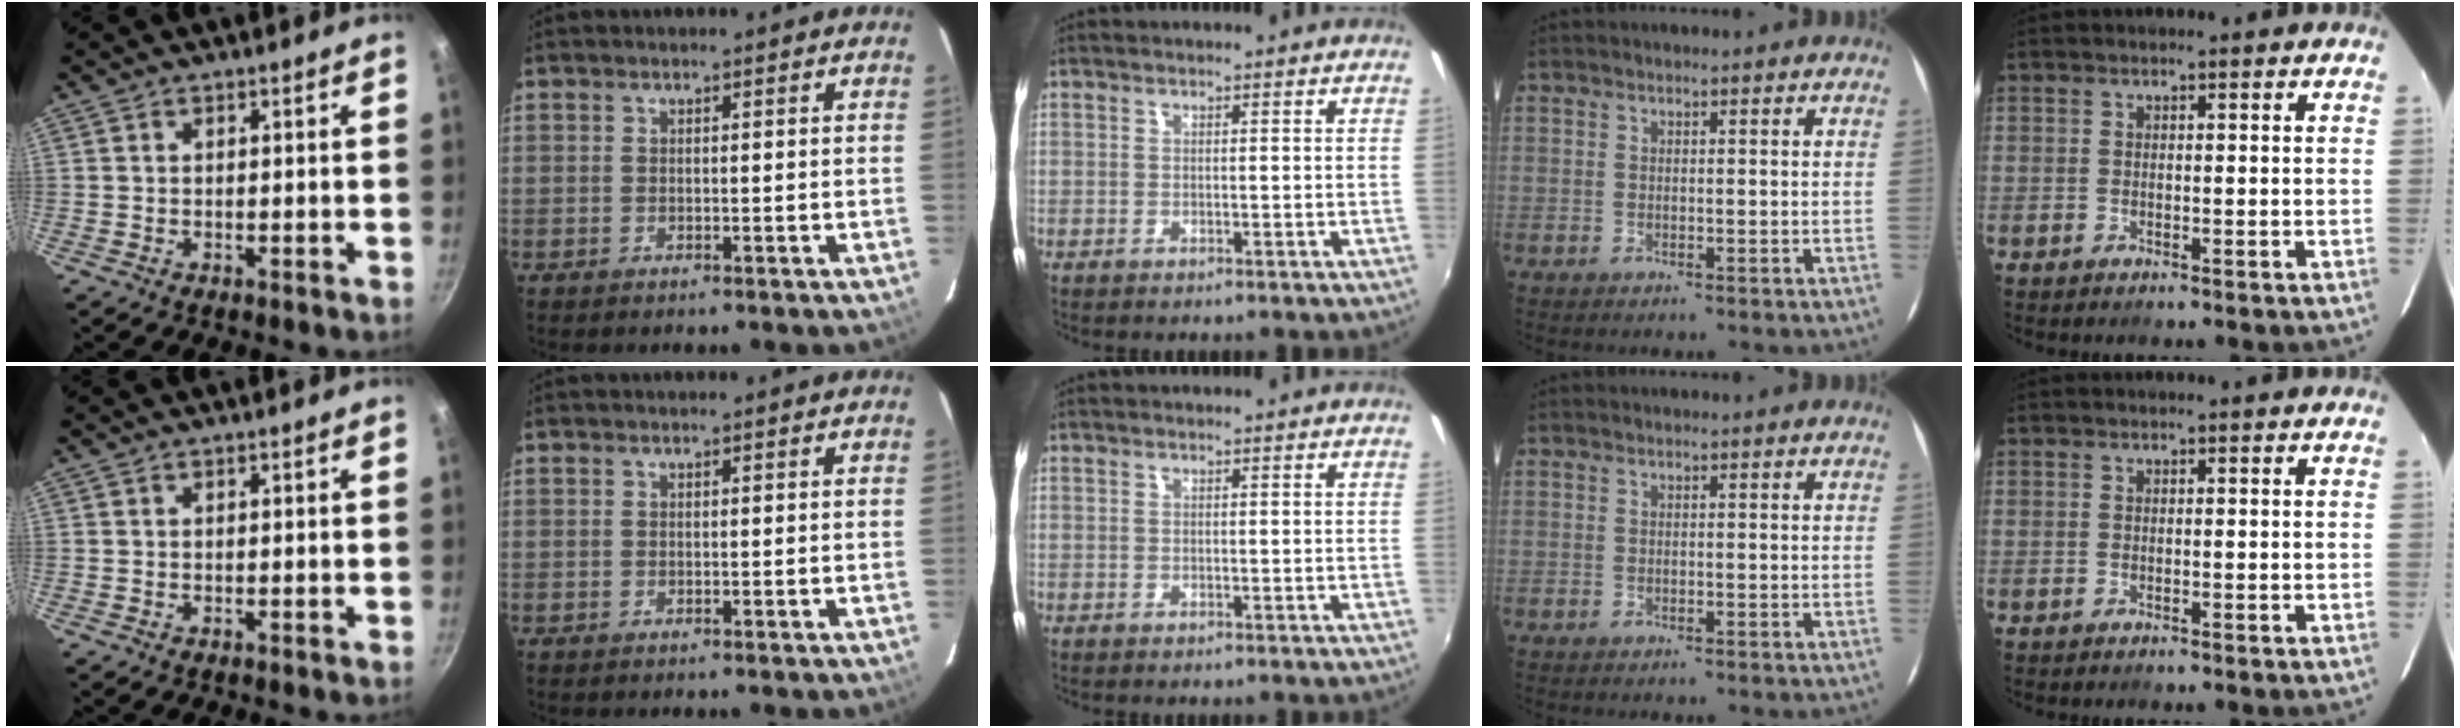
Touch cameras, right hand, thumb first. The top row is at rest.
{}